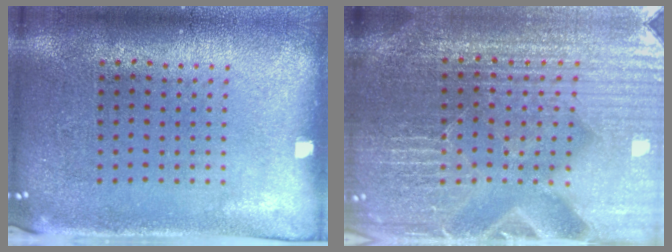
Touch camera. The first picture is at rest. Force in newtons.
{"total": 5.5, "press": 5.1, "slide": 2.2}